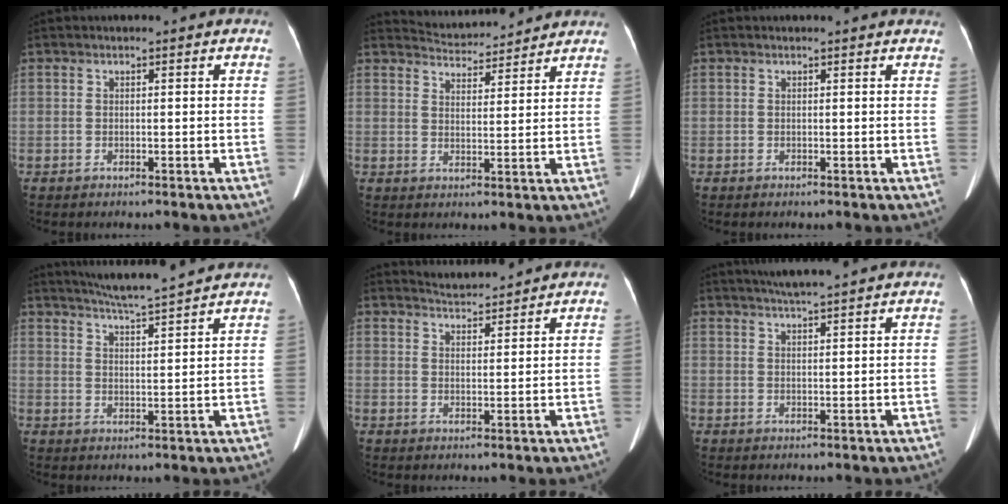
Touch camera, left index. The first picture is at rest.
{"total": 8.1, "force": [8.0, 1.1, 1.0], "torque": [-0.022, 0.018, 0.116]}
{"total": 2.5, "force": [2.4, 0.1, 0.5], "torque": [-0.012, 0.010, 0.018]}
{"total": 10.4, "force": [9.5, -0.6, 4.1], "torque": [-0.075, 0.013, 0.141]}
{"total": 4.7, "force": [4.7, 0.2, 0.2], "torque": [-0.014, 0.013, 0.073]}
{"total": 7.4, "force": [6.5, -0.2, 3.5], "torque": [-0.058, 0.025, 0.091]}